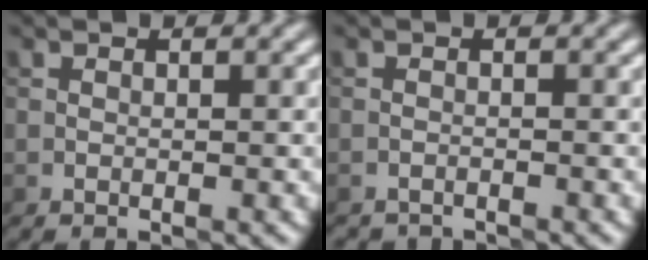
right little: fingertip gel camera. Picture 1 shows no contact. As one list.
[{"total": 1.7, "force": [-1.7, 0.0, -0.2], "torque": [0.007, -0.003, -0.025]}]